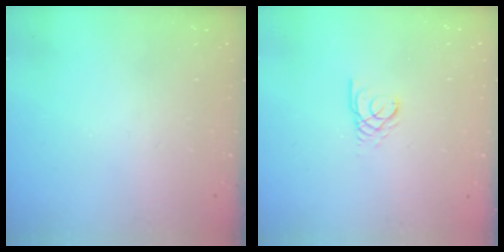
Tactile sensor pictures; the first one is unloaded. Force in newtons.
{"total": 2.2, "press": 2.2, "slide": 0.2}